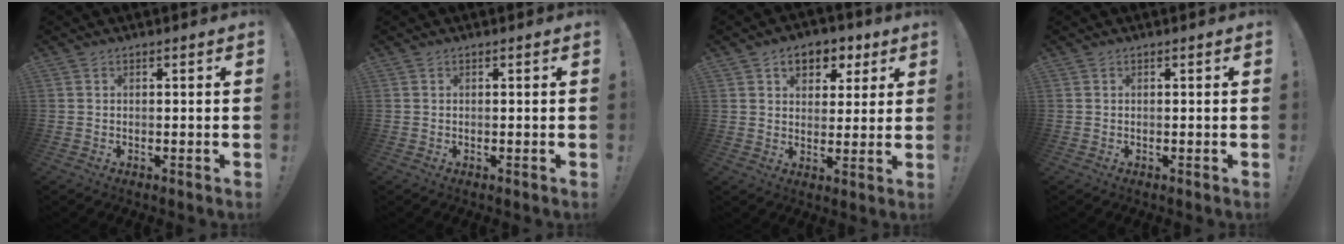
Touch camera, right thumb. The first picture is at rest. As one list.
[{"total": 0.0}, {"total": 8.3, "force": [3.9, 6.2, 3.9], "torque": [-0.046, -0.016, 0.072]}, {"total": 0.0}]